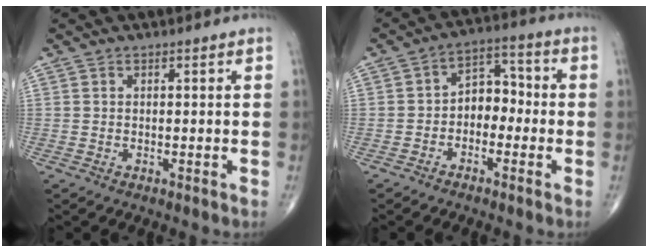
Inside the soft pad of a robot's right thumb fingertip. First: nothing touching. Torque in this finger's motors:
{"motor_torque": [-0.06, 0.25, 0.19, 0.01, 0.05]}